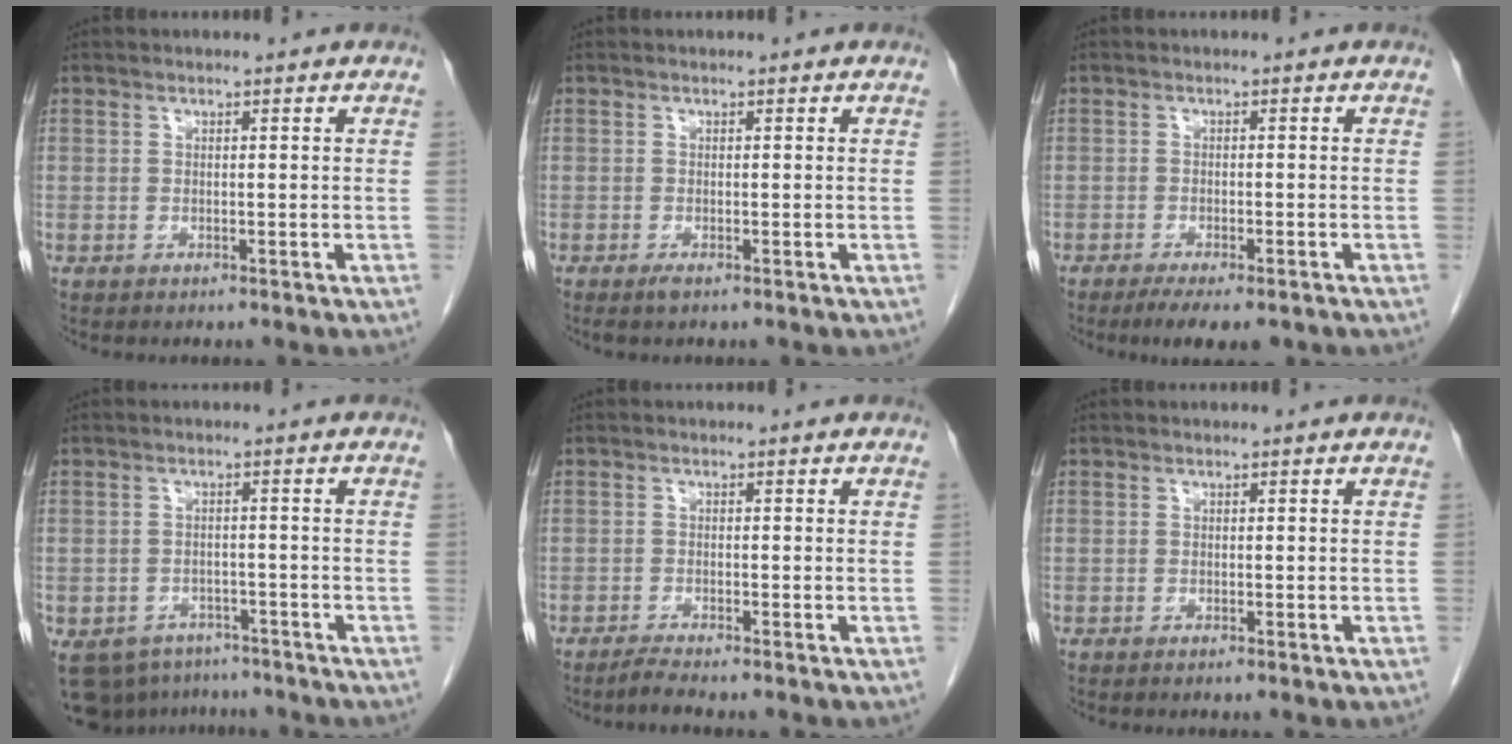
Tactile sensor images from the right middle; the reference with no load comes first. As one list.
[{"total": 0.8, "force": [-0.6, 0.1, 0.6], "torque": [-0.013, -0.003, -0.009]}, {"total": 6.1, "force": [-4.5, 1.5, 3.8], "torque": [-0.050, -0.010, -0.064]}, {"total": 10.2, "force": [-7.6, 6.3, 2.6], "torque": [-0.064, 0.000, -0.099]}, {"total": 2.0, "force": [-1.8, -0.5, 0.8], "torque": [-0.024, -0.006, -0.036]}, {"total": 0.6, "force": [-0.4, 0.1, 0.4], "torque": [-0.006, 0.000, -0.003]}]